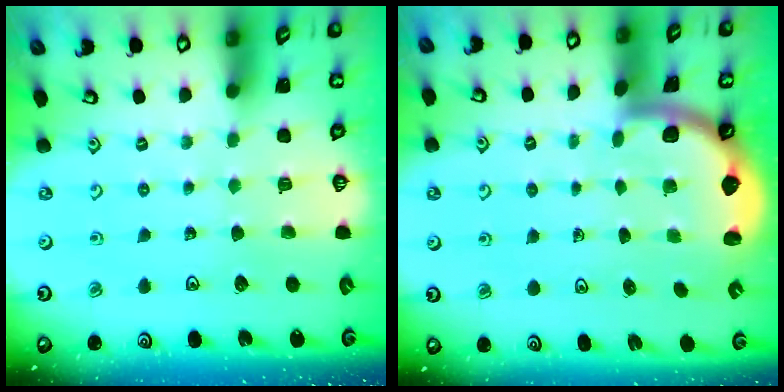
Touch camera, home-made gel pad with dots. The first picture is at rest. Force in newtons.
{"total": 1.8, "press": 1.8, "slide": 0.3}